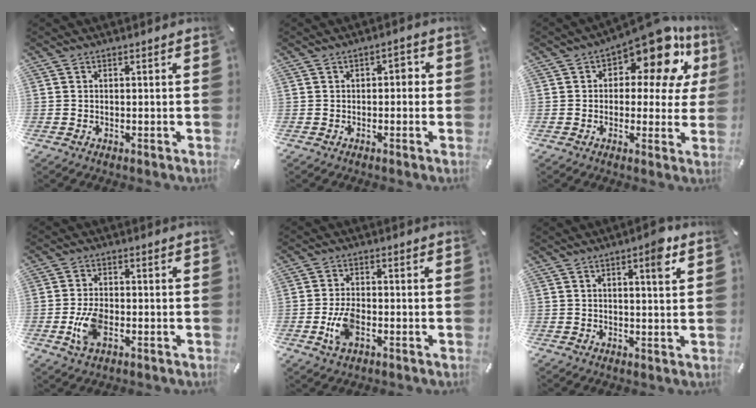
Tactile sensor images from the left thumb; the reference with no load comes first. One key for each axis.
{"total": 2.3, "fx": -0.4, "fy": 1.5, "fz": 1.7, "tx": -0.026, "ty": 0.009, "tz": -0.015}
{"total": 15.2, "fx": 9.0, "fy": 6.5, "fz": 10.4, "tx": -0.152, "ty": -0.065, "tz": 0.150}
{"total": 7.0, "fx": -1.9, "fy": 4.1, "fz": 5.4, "tx": -0.121, "ty": 0.002, "tz": -0.036}
{"total": 6.4, "fx": -1.9, "fy": 3.6, "fz": 5.0, "tx": -0.109, "ty": 0.003, "tz": -0.035}
{"total": 5.4, "fx": 2.6, "fy": 1.3, "fz": 4.6, "tx": -0.056, "ty": -0.011, "tz": 0.034}